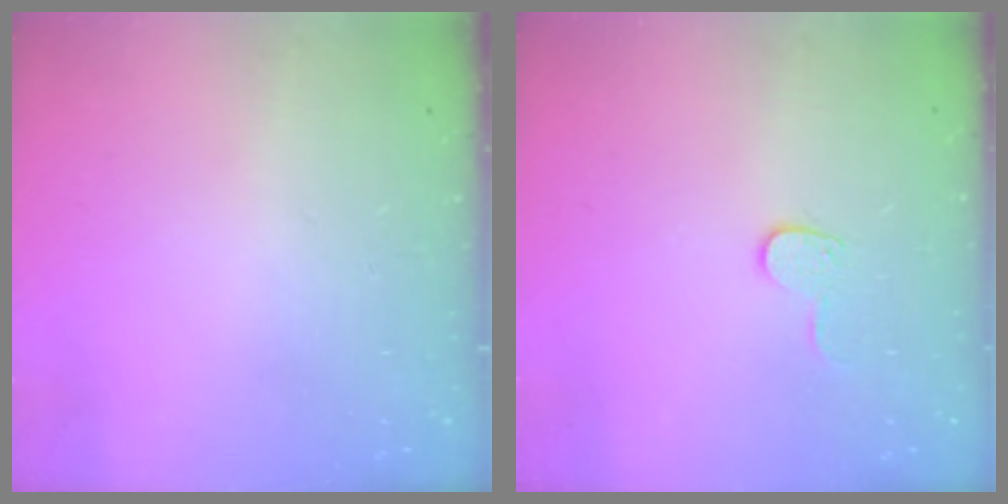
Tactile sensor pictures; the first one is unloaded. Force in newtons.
{"total": 6.9, "press": 6.9, "slide": 0.5}